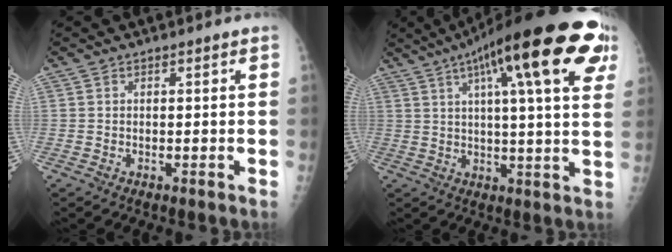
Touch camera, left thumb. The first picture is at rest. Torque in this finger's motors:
{"motor_torque": [0.48, 1.10, 1.87, -0.90, 0.32]}